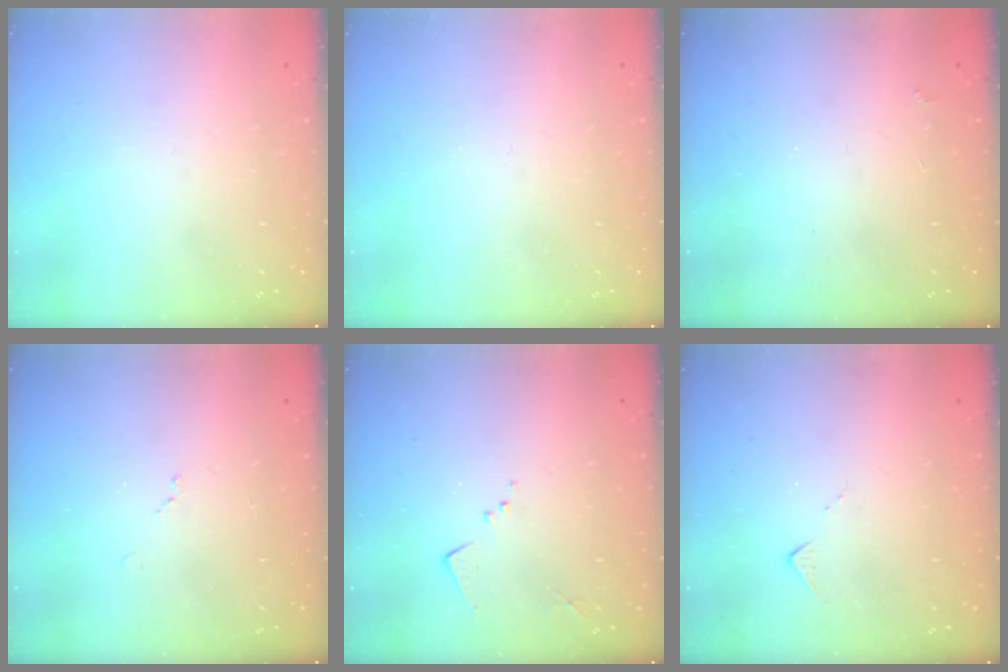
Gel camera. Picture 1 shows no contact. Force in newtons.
{"total": 0.0}
{"total": 2.7, "press": 2.7, "slide": 0.5}
{"total": 5.5, "press": 5.5, "slide": 0.8}
{"total": 5.7, "press": 5.7, "slide": 0.7}
{"total": 5.4, "press": 5.3, "slide": 0.7}